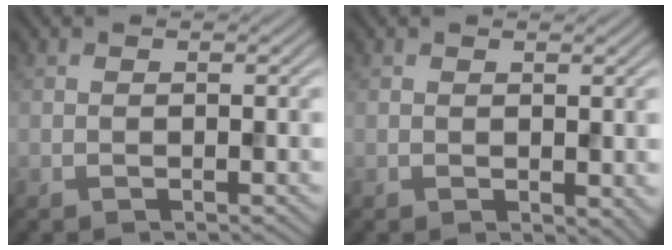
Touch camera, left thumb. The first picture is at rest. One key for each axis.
{"total": 1.5, "fx": 0.1, "fy": 1.0, "fz": 1.1, "tx": -0.015, "ty": -0.005, "tz": 0.006}